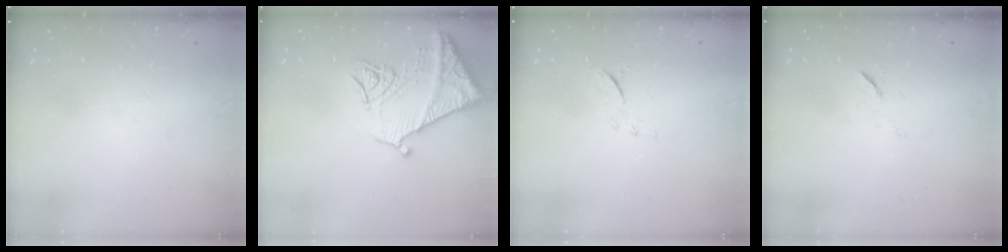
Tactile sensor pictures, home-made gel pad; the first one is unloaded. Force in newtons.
{"total": 15.7, "press": 15.6, "slide": 1.7}
{"total": 6.2, "press": 6.2, "slide": 1.0}
{"total": 6.6, "press": 6.3, "slide": 2.0}